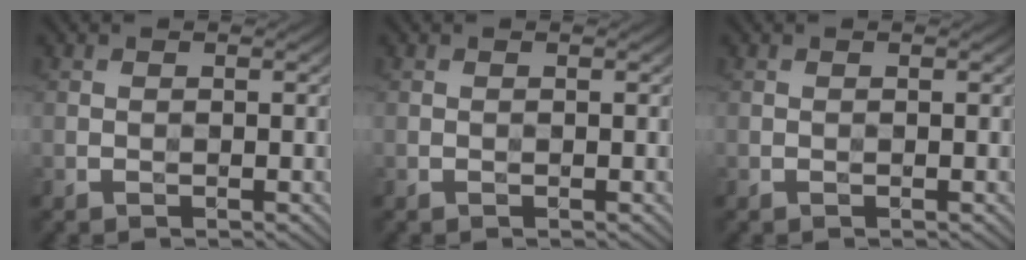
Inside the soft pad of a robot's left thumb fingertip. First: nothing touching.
{"total": 0.0}
{"total": 0.0}